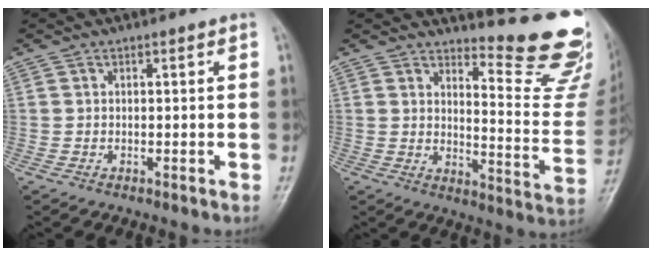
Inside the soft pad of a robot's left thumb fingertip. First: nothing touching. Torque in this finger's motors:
{"motor_torque": [0.25, -0.06, 0.11, -0.05, -0.03]}